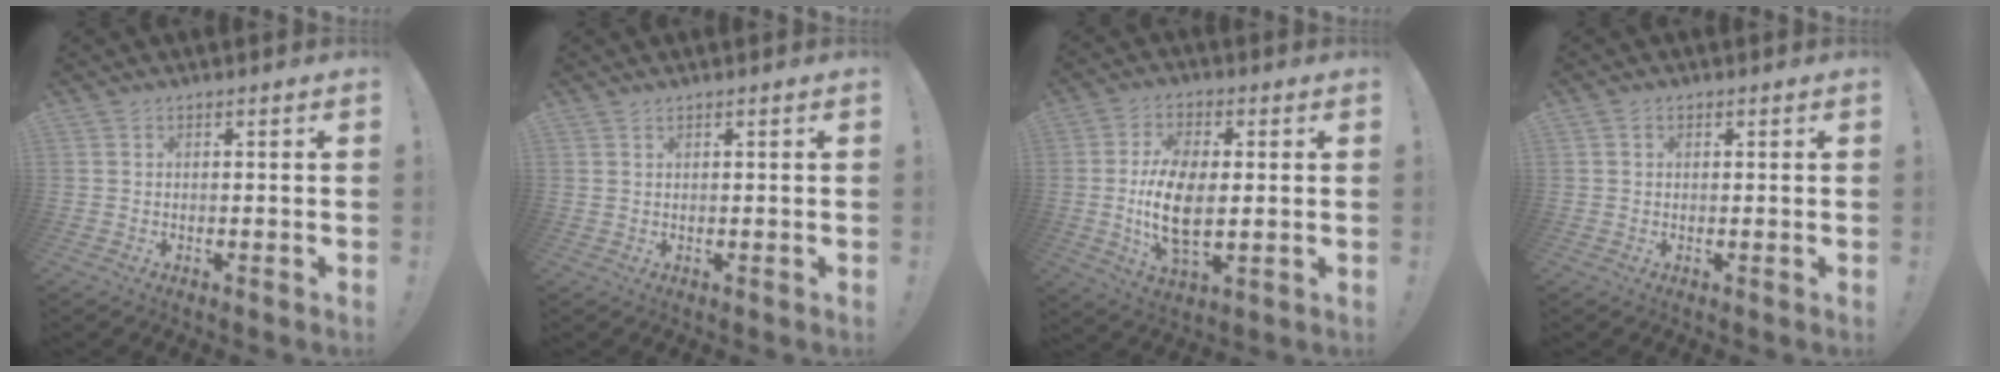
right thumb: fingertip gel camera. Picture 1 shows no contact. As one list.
[{"total": 0.7, "force": [0.6, 0.2, 0.3], "torque": [0.003, -0.003, 0.009]}, {"total": 13.9, "force": [-0.1, 7.3, 11.8], "torque": [-0.214, -0.012, -0.004]}, {"total": 0.8, "force": [0.3, 0.7, 0.3], "torque": [0.003, 0.000, 0.003]}]